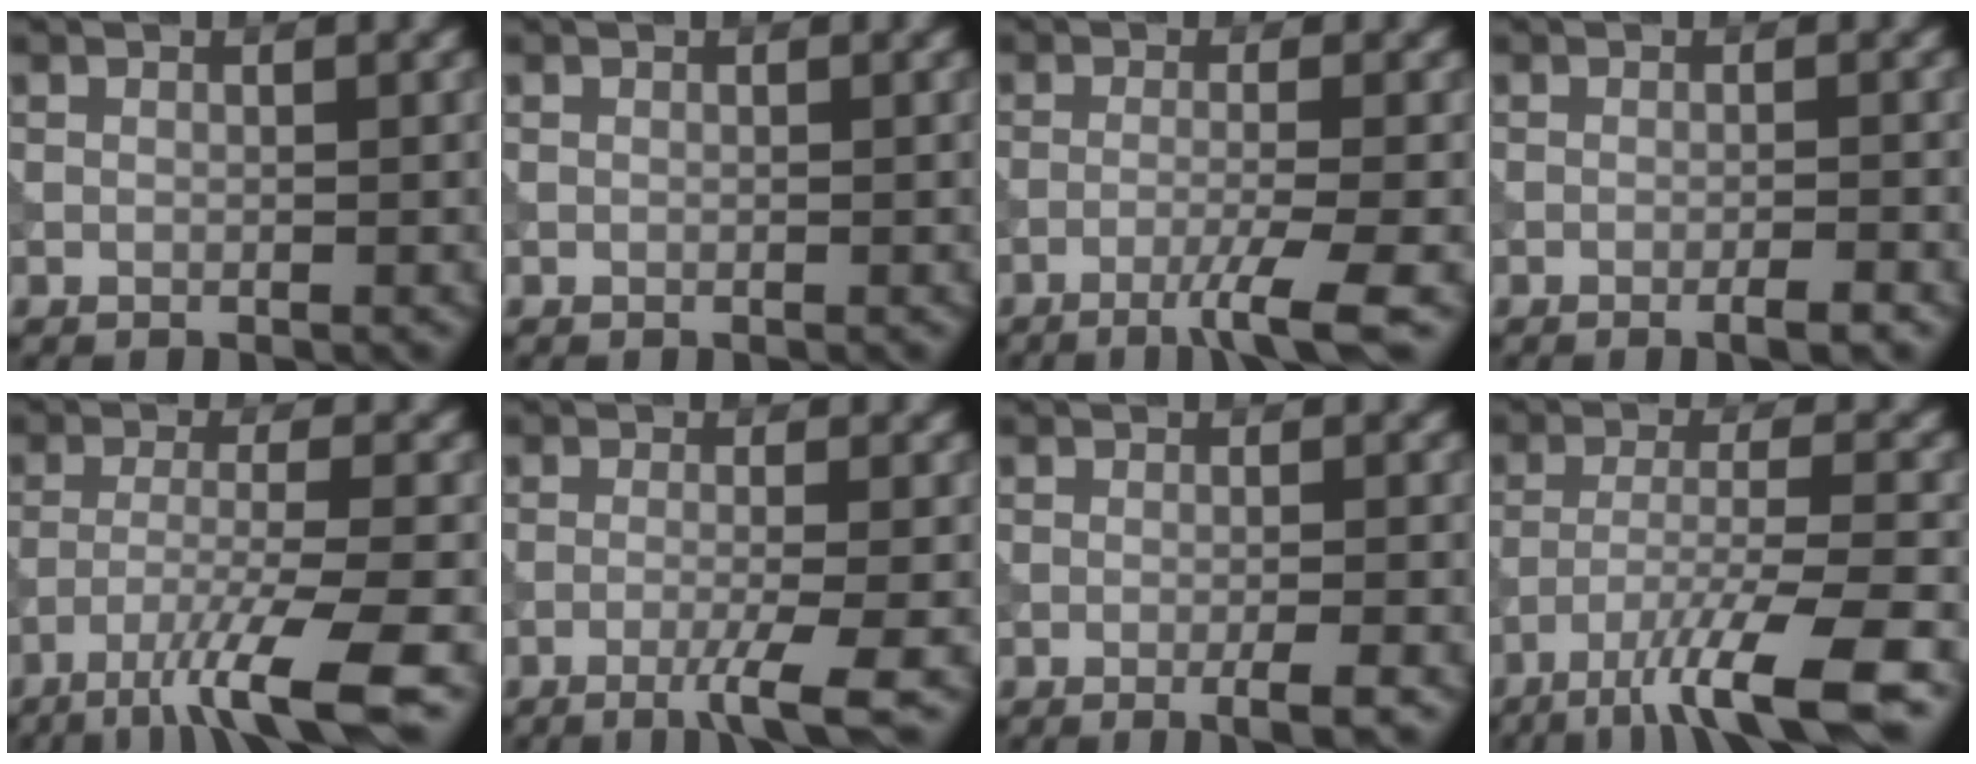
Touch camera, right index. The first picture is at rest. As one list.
[{"total": 0.0}, {"total": 4.1, "force": [-2.2, 0.2, 3.5], "torque": [-0.053, 0.002, -0.051]}, {"total": 2.0, "force": [-1.1, 0.2, 1.6], "torque": [-0.020, 0.002, -0.022]}, {"total": 8.0, "force": [-5.0, 1.1, 6.2], "torque": [-0.096, -0.004, -0.092]}, {"total": 3.8, "force": [-1.8, 0.4, 3.3], "torque": [-0.051, 0.000, -0.043]}, {"total": 2.3, "force": [-1.1, 0.3, 2.0], "torque": [-0.028, 0.000, -0.021]}, {"total": 8.9, "force": [-5.8, 1.4, 6.6], "torque": [-0.105, -0.001, -0.103]}]